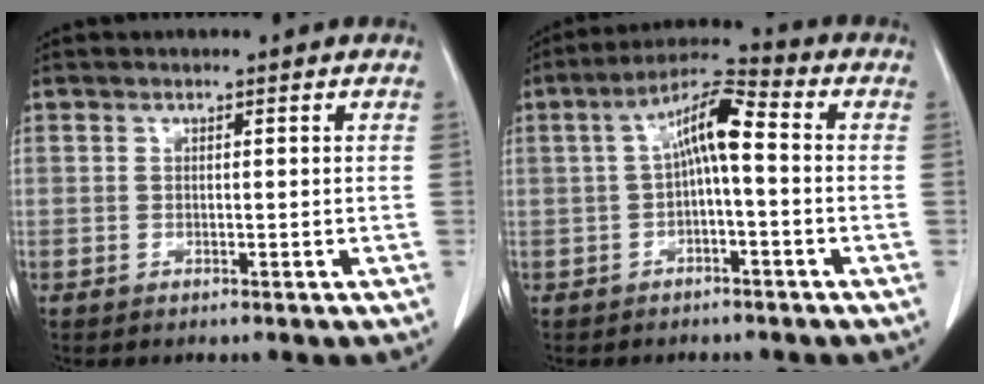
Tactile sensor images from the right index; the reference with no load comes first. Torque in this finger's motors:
{"motor_torque": [0.61, -0.19, 0.31, 0.13]}